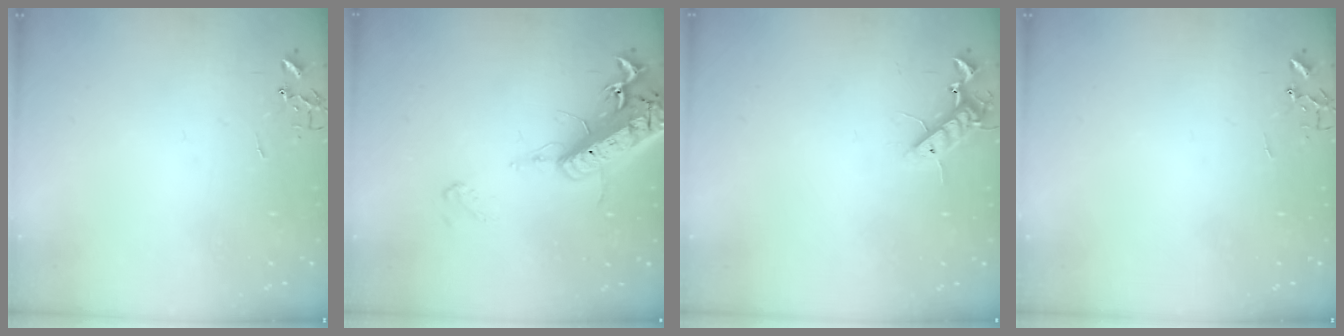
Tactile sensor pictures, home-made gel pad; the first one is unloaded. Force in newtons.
{"total": 18.9, "press": 18.5, "slide": 3.7}
{"total": 10.0, "press": 9.8, "slide": 1.5}
{"total": 0.0}